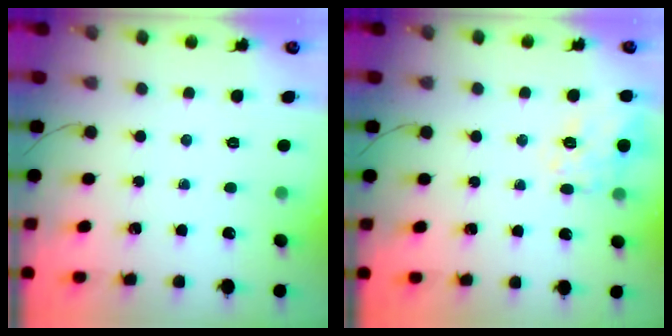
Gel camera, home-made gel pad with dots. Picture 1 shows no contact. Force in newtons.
{"total": 14.1, "press": 14.1, "slide": 0.9}